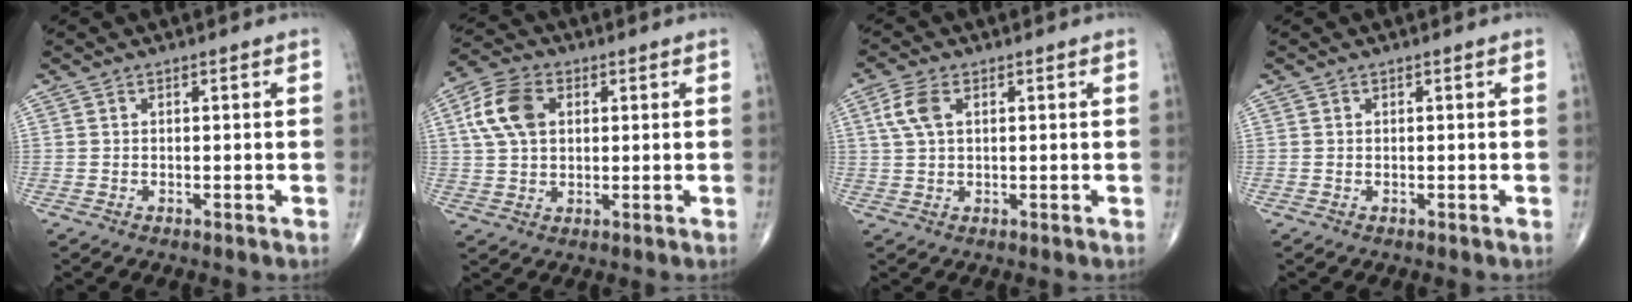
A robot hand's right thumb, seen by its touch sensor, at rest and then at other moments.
{"total": 9.5, "force": [2.5, 6.3, 6.7], "torque": [-0.128, 0.010, 0.043]}
{"total": 5.1, "force": [1.6, 2.7, 4.0], "torque": [-0.096, 0.010, 0.033]}
{"total": 0.0}